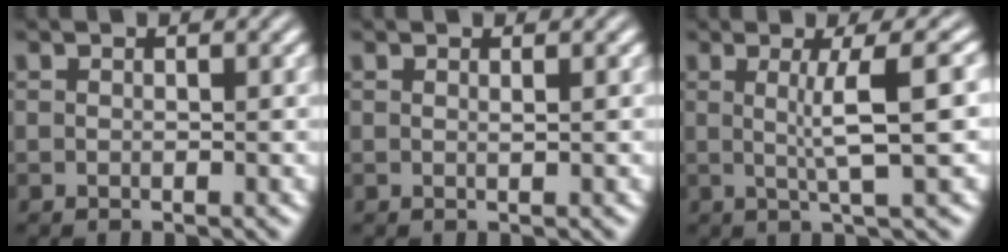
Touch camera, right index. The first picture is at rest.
{"total": 0.6, "force": [0.1, -0.5, 0.3], "torque": [-0.005, -0.005, 0.006]}
{"total": 3.8, "force": [0.4, -1.5, 3.5], "torque": [-0.053, -0.006, 0.015]}